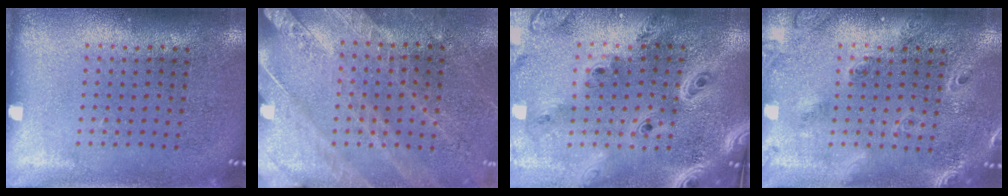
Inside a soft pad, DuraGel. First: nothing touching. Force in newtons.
{"total": 2.5, "press": 2.5, "slide": 0.4}
{"total": 4.0, "press": 3.0, "slide": 2.6}
{"total": 1.8, "press": 1.7, "slide": 0.7}